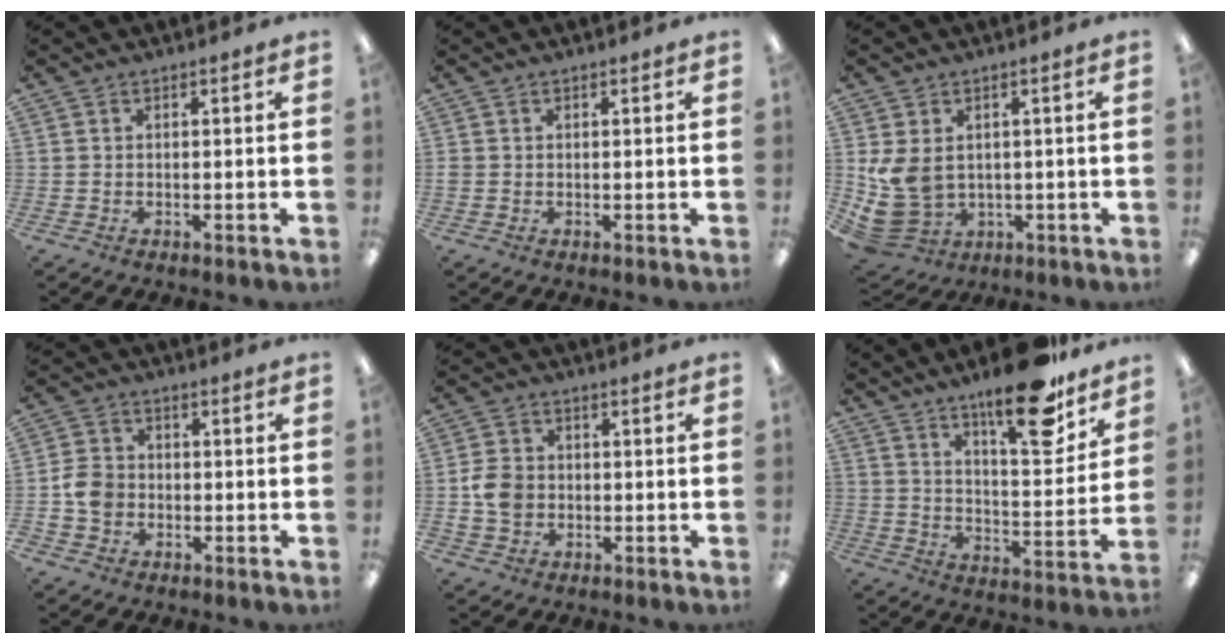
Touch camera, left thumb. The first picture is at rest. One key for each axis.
{"total": 0.7, "fx": -0.1, "fy": 0.6, "fz": 0.2, "tx": -0.003, "ty": 0.004, "tz": -0.003}
{"total": 9.6, "fx": 0.9, "fy": 7.7, "fz": 5.6, "tx": -0.147, "ty": -0.019, "tz": 0.022}
{"total": 6.1, "fx": -1.7, "fy": 5.2, "fz": 2.8, "tx": -0.061, "ty": 0.011, "tz": -0.030}
{"total": 6.7, "fx": -1.0, "fy": 5.6, "fz": 3.5, "tx": -0.070, "ty": 0.008, "tz": -0.018}
{"total": 18.5, "fx": 13.7, "fy": 5.2, "fz": 11.2, "tx": -0.163, "ty": -0.089, "tz": 0.221}